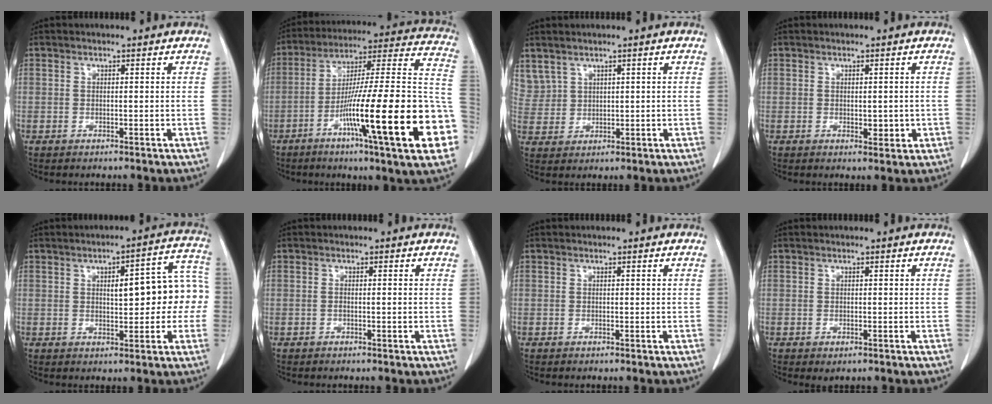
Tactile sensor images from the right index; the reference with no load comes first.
{"total": 28.9, "force": [-9.3, 1.8, 27.3], "torque": [-0.330, -0.008, -0.149]}
{"total": 5.3, "force": [3.6, 3.8, 1.1], "torque": [-0.032, 0.016, 0.090]}
{"total": 2.3, "force": [-0.2, 1.3, 1.9], "torque": [-0.021, 0.000, 0.006]}
{"total": 11.0, "force": [0.6, 3.8, 10.3], "torque": [-0.122, 0.044, 0.010]}
{"total": 0.6, "force": [-0.1, 0.1, 0.6], "torque": [-0.007, 0.003, 0.002]}
{"total": 0.0}
{"total": 1.1, "force": [-0.6, 0.5, 0.7], "torque": [-0.008, -0.001, -0.002]}